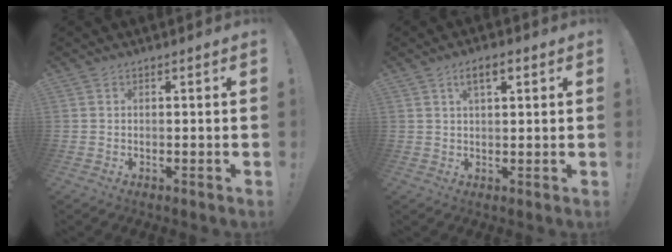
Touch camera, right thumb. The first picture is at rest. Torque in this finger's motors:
{"motor_torque": [0.00, 0.05, 0.47, 0.20, 0.08]}